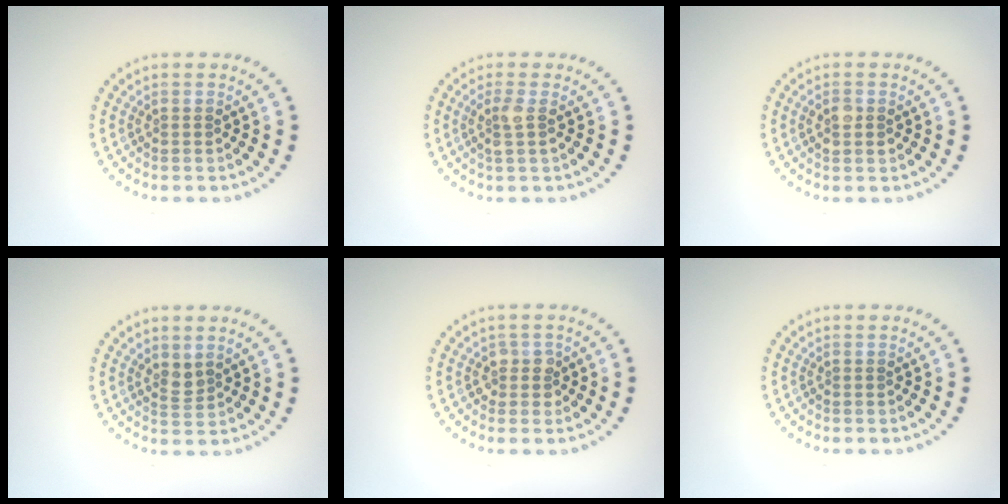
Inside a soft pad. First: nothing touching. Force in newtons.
{"total": 1.8, "press": 1.5, "slide": 1.0}
{"total": 1.5, "press": 1.4, "slide": 0.2}
{"total": 1.4, "press": 1.1, "slide": 0.9}
{"total": 1.8, "press": 1.6, "slide": 0.7}
{"total": 0.0}